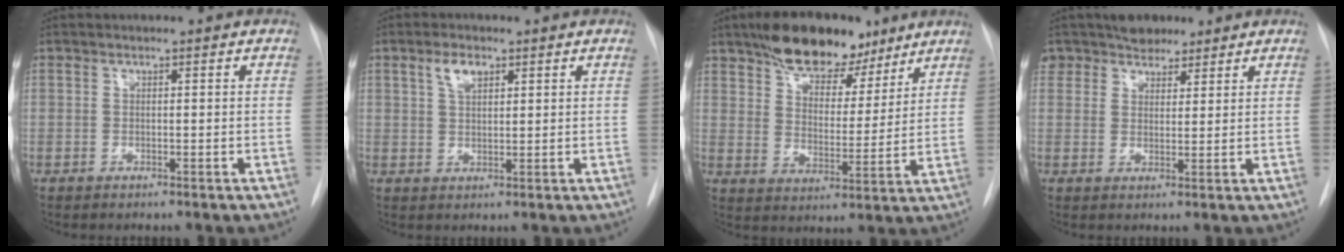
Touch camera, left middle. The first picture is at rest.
{"total": 3.2, "force": [1.8, 1.6, 2.2], "torque": [-0.046, 0.005, 0.036]}
{"total": 13.0, "force": [9.6, 6.0, 6.4], "torque": [-0.095, 0.012, 0.157]}
{"total": 5.6, "force": [4.3, 3.5, 1.0], "torque": [-0.014, 0.010, 0.078]}